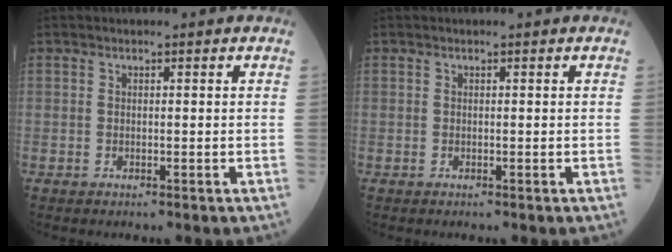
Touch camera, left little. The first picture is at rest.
{"total": 0.0}